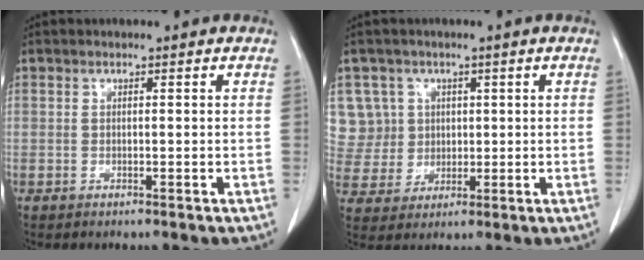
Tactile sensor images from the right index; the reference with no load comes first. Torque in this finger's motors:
{"motor_torque": [-0.02, 0.07, 0.06, 0.02]}